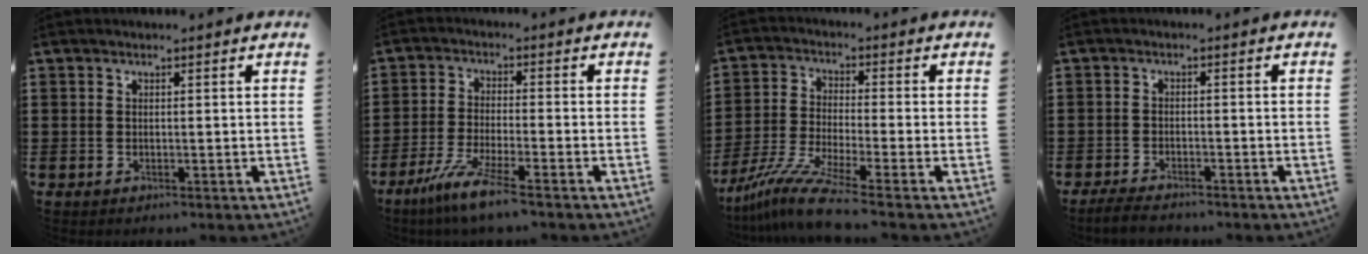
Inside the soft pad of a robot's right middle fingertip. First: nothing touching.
{"total": 6.4, "force": [-4.8, 0.0, 4.3], "torque": [-0.101, -0.020, -0.094]}
{"total": 8.1, "force": [-6.5, 0.1, 4.9], "torque": [-0.107, -0.013, -0.129]}
{"total": 2.5, "force": [-2.4, 0.4, 0.7], "torque": [-0.021, 0.002, -0.052]}